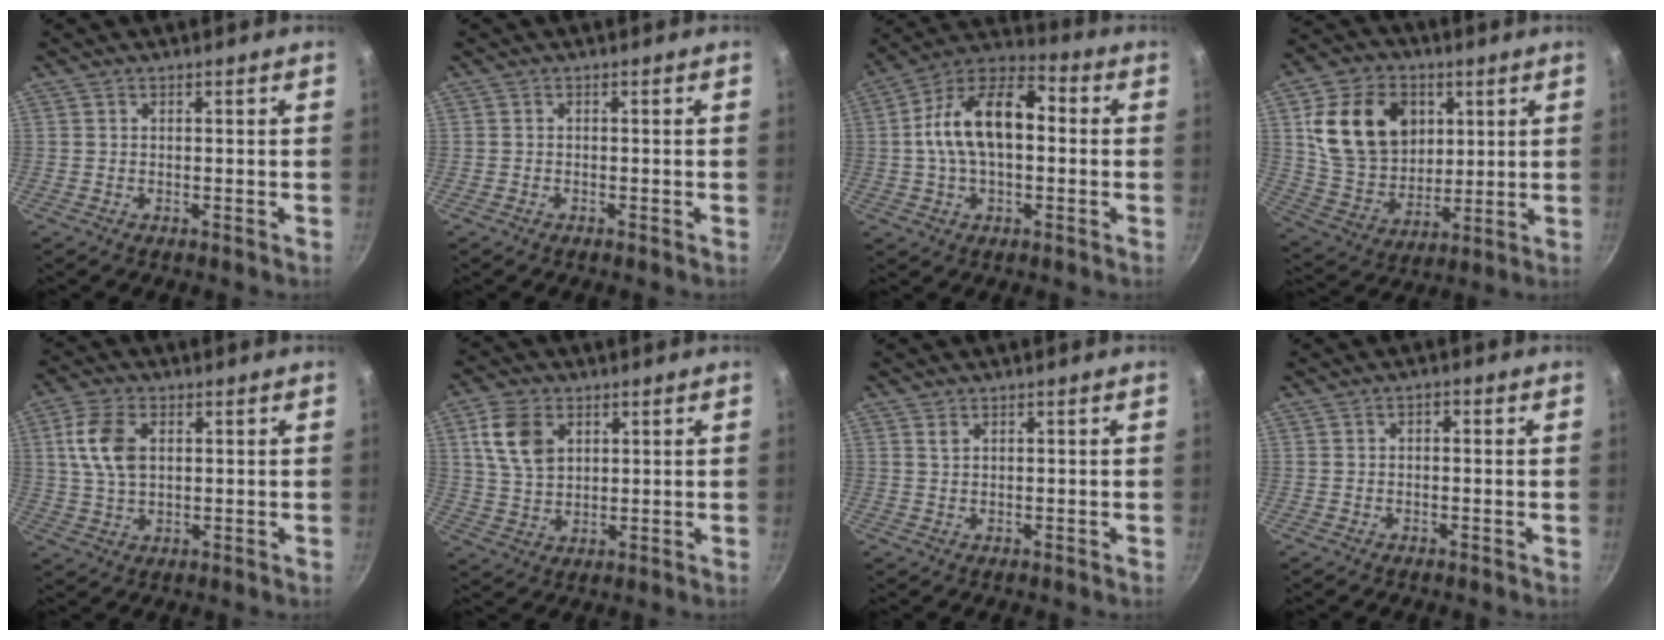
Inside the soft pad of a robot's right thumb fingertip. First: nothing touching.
{"total": 0.0}
{"total": 16.6, "force": [0.8, 9.5, 13.6], "torque": [-0.215, 0.037, -0.004]}
{"total": 18.8, "force": [5.4, 14.3, 10.9], "torque": [-0.166, -0.014, 0.106]}
{"total": 8.8, "force": [2.1, 5.3, 6.7], "torque": [-0.126, 0.001, 0.039]}
{"total": 9.3, "force": [3.3, 6.3, 5.9], "torque": [-0.098, -0.009, 0.067]}
{"total": 1.1, "force": [0.7, 0.5, 0.7], "torque": [-0.012, -0.004, 0.015]}
{"total": 1.2, "force": [0.1, 0.8, 0.9], "torque": [-0.018, 0.010, 0.000]}